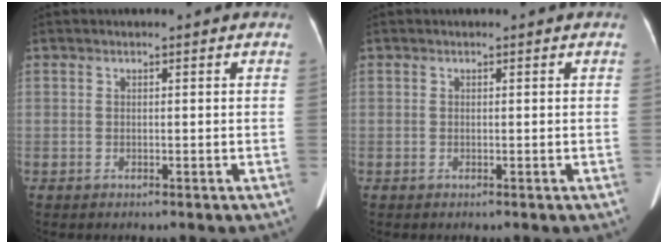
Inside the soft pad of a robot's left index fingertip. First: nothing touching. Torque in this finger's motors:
{"motor_torque": [0.27, -0.76, -0.11, 0.02]}